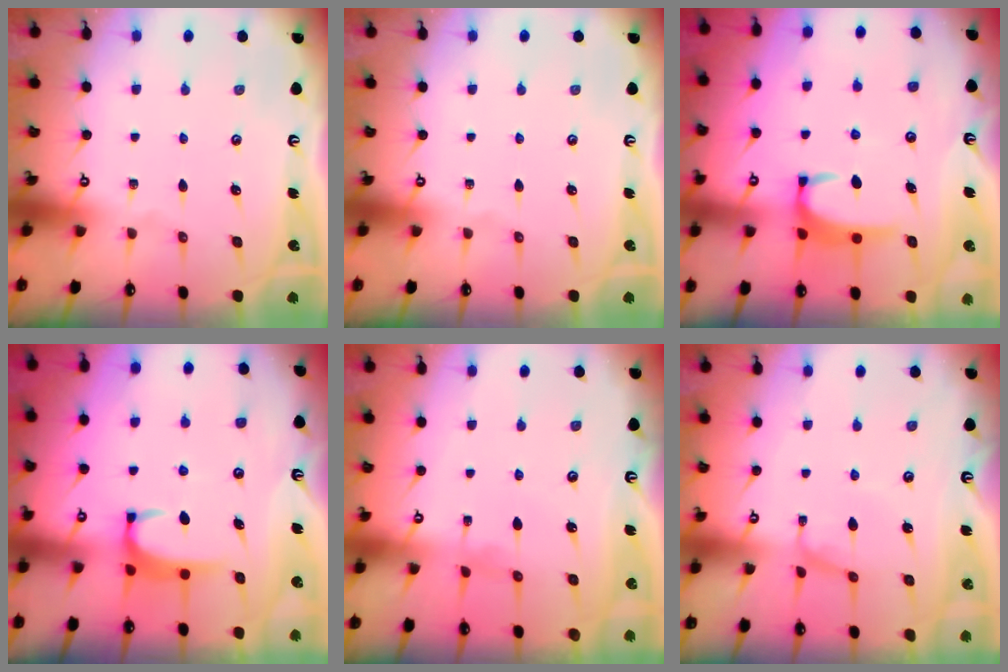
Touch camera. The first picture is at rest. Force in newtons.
{"total": 0.0}
{"total": 2.9, "press": 2.9, "slide": 0.4}
{"total": 2.0, "press": 2.0, "slide": 0.6}
{"total": 1.7, "press": 1.6, "slide": 0.3}
{"total": 0.0}